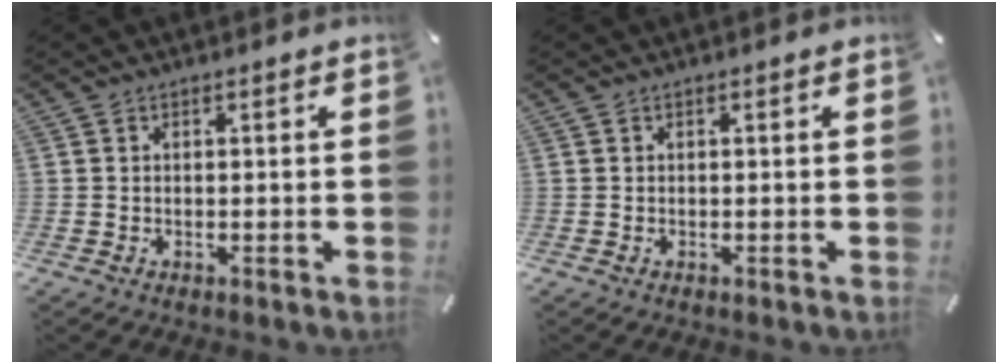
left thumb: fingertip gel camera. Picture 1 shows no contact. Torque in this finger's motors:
{"motor_torque": [0.00, 0.00, 0.00, 0.00, 0.00]}